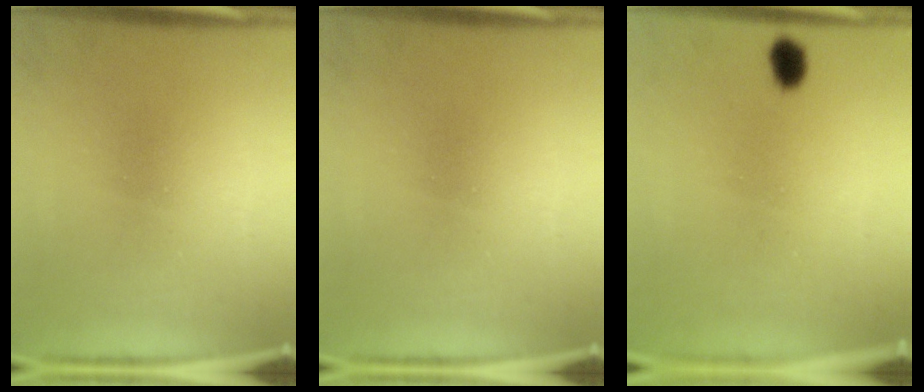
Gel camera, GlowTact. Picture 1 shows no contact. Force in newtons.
{"total": 0.0}
{"total": 2.4}